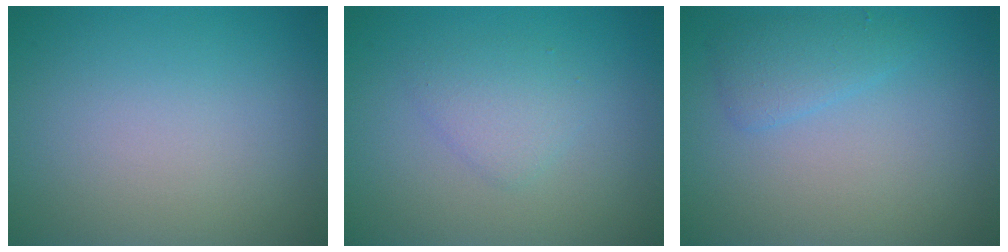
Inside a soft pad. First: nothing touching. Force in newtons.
{"total": 1.9, "press": 1.9, "slide": 0.2}
{"total": 1.9, "press": 1.9, "slide": 0.2}